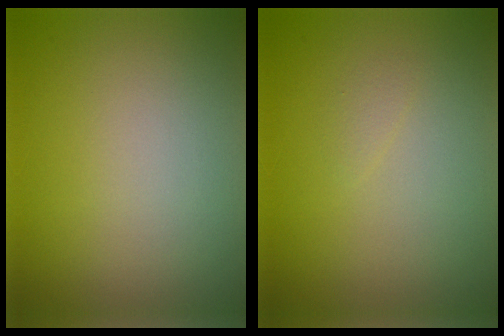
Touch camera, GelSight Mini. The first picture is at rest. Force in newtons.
{"total": 0.5, "press": 0.5, "slide": 0.0}